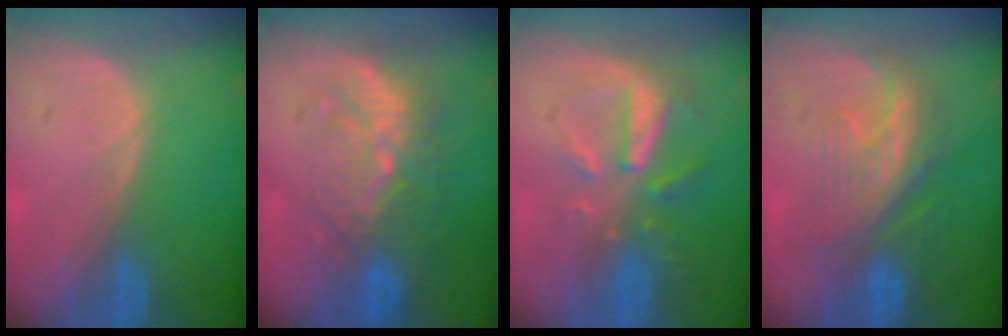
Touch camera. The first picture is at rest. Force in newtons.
{"total": 9.6, "press": 9.0, "slide": 3.1}
{"total": 8.0, "press": 7.3, "slide": 3.3}
{"total": 8.4, "press": 8.1, "slide": 1.9}